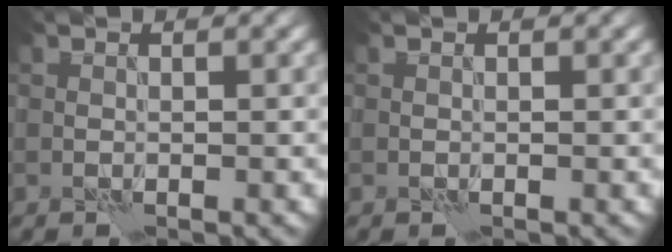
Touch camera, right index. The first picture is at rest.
{"total": 0.0}